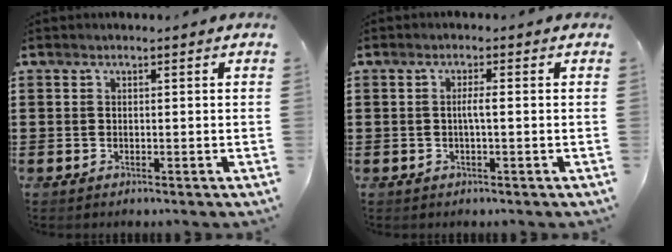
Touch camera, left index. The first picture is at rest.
{"total": 1.8, "force": [-0.2, 0.1, 1.8], "torque": [-0.035, 0.001, -0.006]}